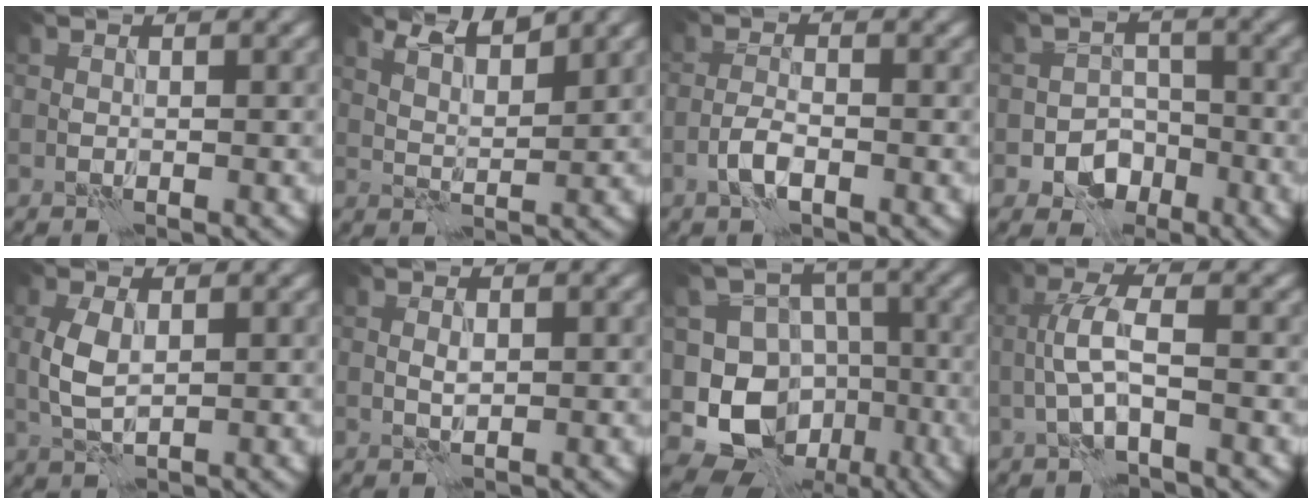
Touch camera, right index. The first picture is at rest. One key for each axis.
{"total": 4.0, "fx": 3.1, "fy": 0.9, "fz": 2.3, "tx": -0.037, "ty": 0.004, "tz": 0.049}
{"total": 2.2, "fx": -1.2, "fy": 0.7, "fz": 1.7, "tx": -0.036, "ty": 0.004, "tz": -0.027}
{"total": 4.2, "fx": -2.1, "fy": 3.2, "fz": 1.7, "tx": -0.016, "ty": 0.000, "tz": -0.039}
{"total": 3.1, "fx": 0.4, "fy": 1.6, "fz": 2.6, "tx": -0.061, "ty": 0.002, "tz": 0.011}
{"total": 0.8, "fx": 0.3, "fy": 0.2, "fz": 0.7, "tx": -0.014, "ty": 0.000, "tz": 0.005}
{"total": 11.0, "fx": -4.2, "fy": 9.4, "fz": 4.0, "tx": -0.062, "ty": -0.003, "tz": -0.080}
{"total": 3.4, "fx": -0.9, "fy": 0.7, "fz": 3.2, "tx": -0.069, "ty": 0.012, "tz": -0.024}